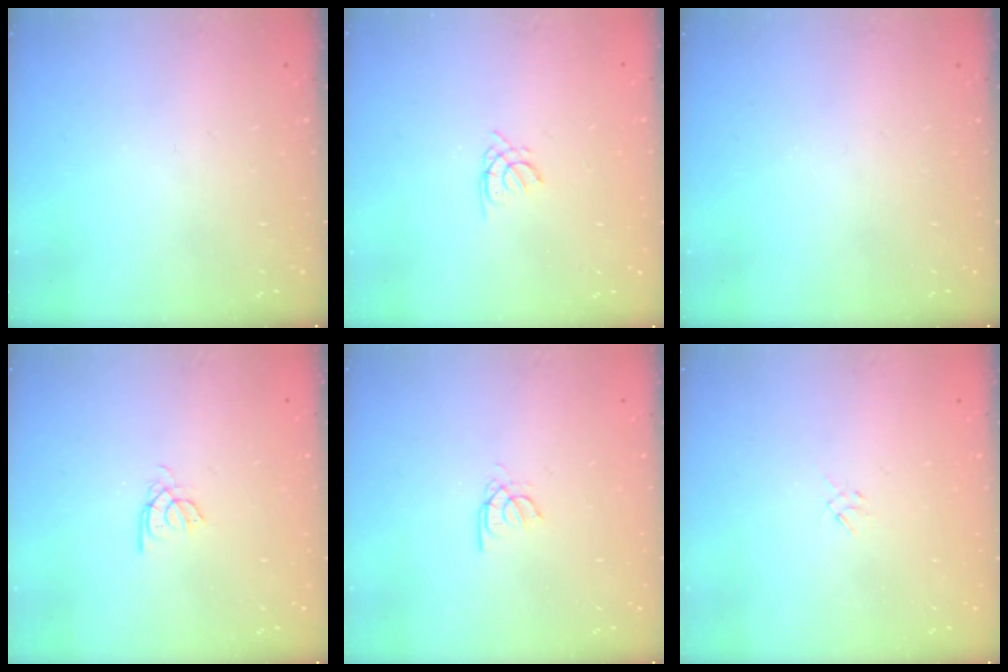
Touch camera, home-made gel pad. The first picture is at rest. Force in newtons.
{"total": 0.5, "press": 0.4, "slide": 0.3}
{"total": 0.0}
{"total": 2.0, "press": 1.9, "slide": 0.4}
{"total": 2.4, "press": 2.4, "slide": 0.3}
{"total": 1.3, "press": 1.2, "slide": 0.5}